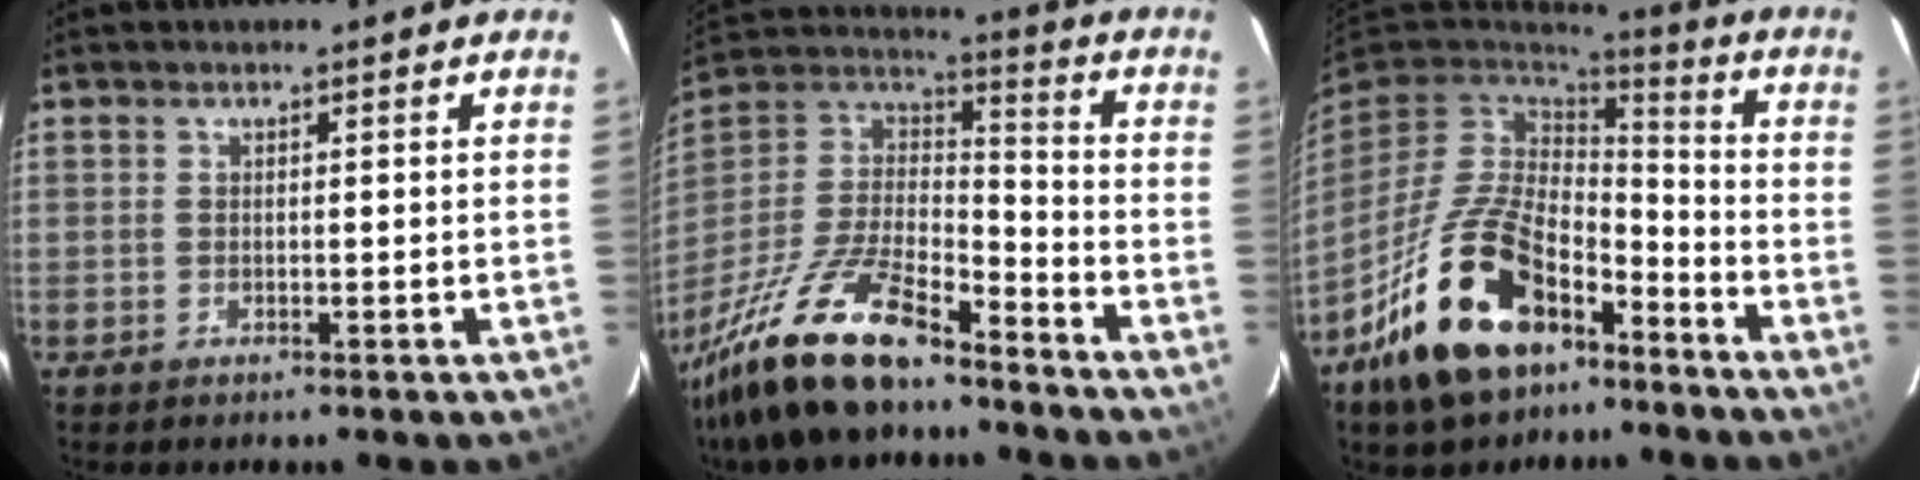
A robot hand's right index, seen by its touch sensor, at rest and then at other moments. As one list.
[{"total": 22.4, "force": [-16.3, 7.1, 13.6], "torque": [-0.284, -0.021, -0.291]}, {"total": 20.9, "force": [-11.5, 11.6, 13.0], "torque": [-0.270, -0.002, -0.188]}]